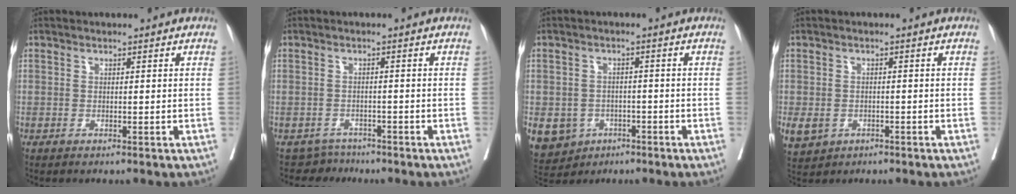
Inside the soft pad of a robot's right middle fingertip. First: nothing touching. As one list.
[{"total": 2.3, "force": [-1.7, 0.7, -1.3], "torque": [0.026, 0.002, -0.030]}, {"total": 10.0, "force": [-4.5, 8.4, 3.2], "torque": [-0.081, 0.005, -0.060]}, {"total": 6.6, "force": [-2.8, 5.3, 2.6], "torque": [-0.066, -0.003, -0.036]}]